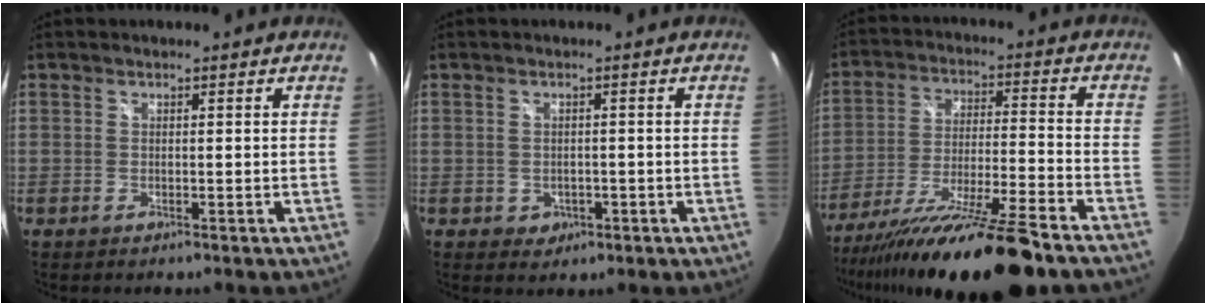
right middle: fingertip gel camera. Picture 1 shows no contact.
{"total": 3.4, "force": [-0.8, 3.0, 1.5], "torque": [-0.032, 0.004, 0.002]}
{"total": 21.1, "force": [-16.9, -0.1, 12.7], "torque": [-0.234, -0.051, -0.278]}